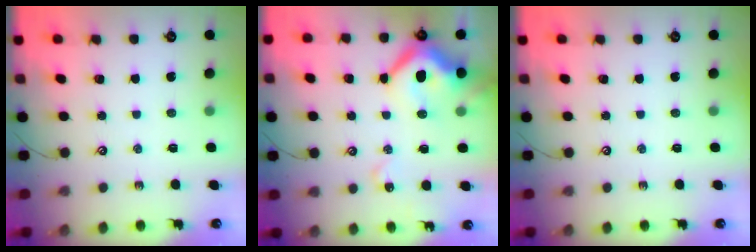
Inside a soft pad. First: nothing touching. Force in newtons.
{"total": 15.0, "press": 14.9, "slide": 1.6}
{"total": 0.0}